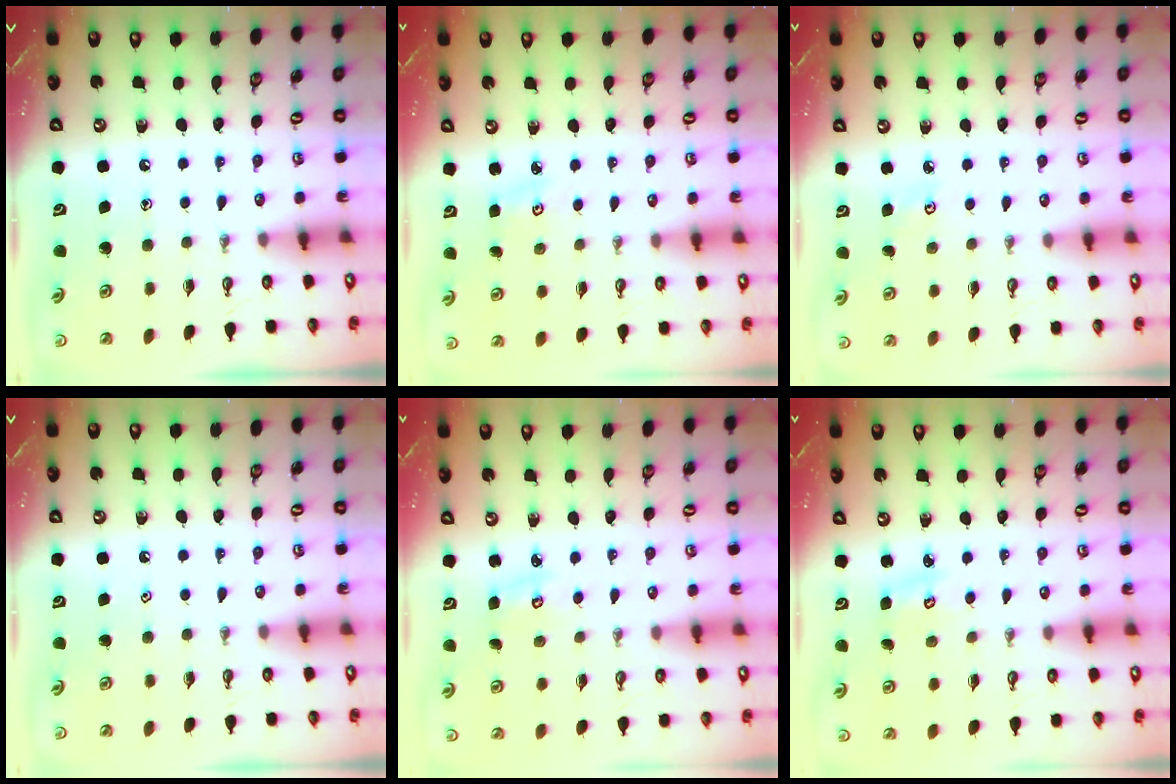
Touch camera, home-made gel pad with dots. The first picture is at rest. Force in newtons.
{"total": 2.5, "press": 2.4, "slide": 0.4}
{"total": 2.8, "press": 2.8, "slide": 0.3}
{"total": 0.9, "press": 0.6, "slide": 0.6}
{"total": 2.9, "press": 2.9, "slide": 0.2}
{"total": 3.1, "press": 3.0, "slide": 0.3}